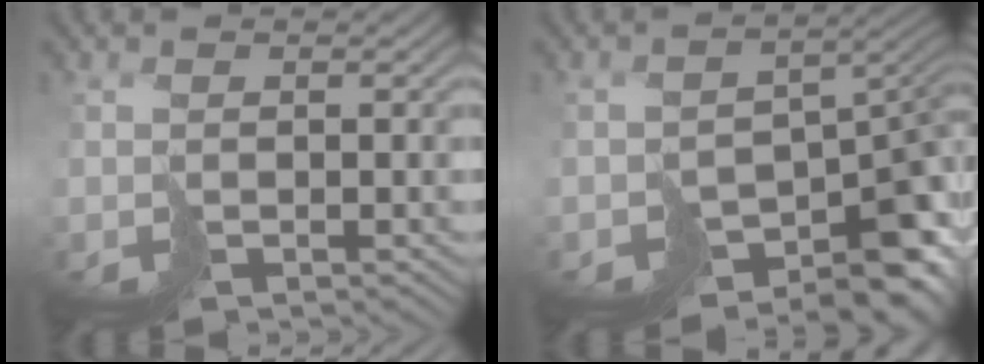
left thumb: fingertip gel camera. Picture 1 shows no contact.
{"total": 11.5, "force": [-7.3, 6.0, 6.6], "torque": [-0.084, -0.027, -0.090]}